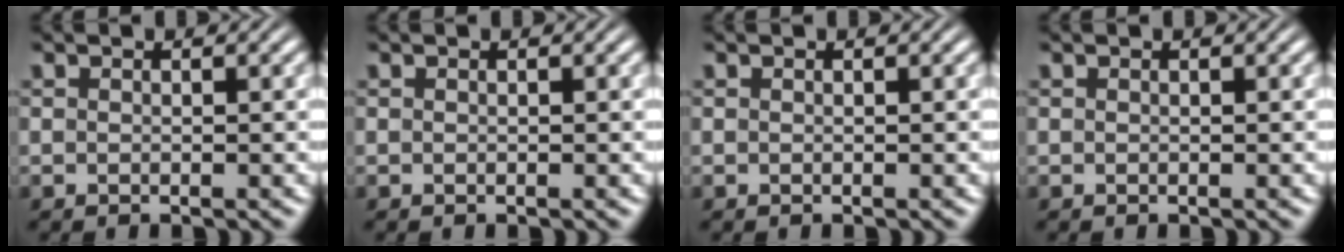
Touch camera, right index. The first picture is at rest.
{"total": 0.0}
{"total": 0.0}
{"total": 0.0}